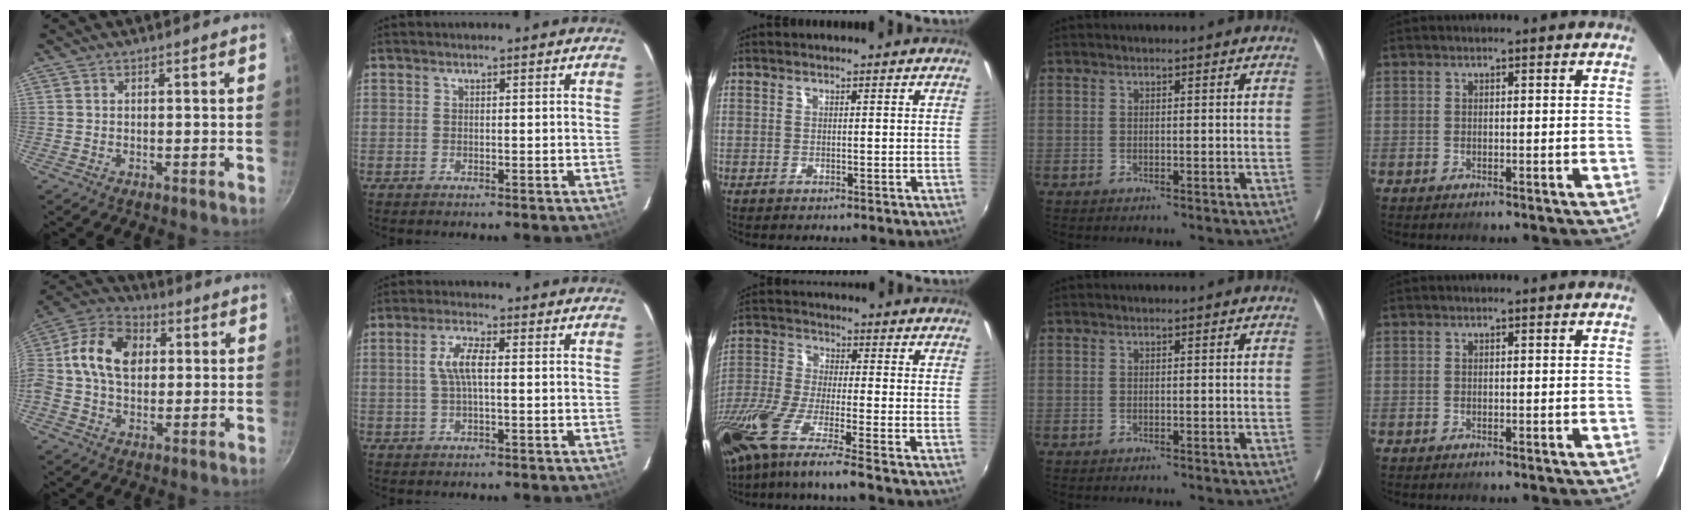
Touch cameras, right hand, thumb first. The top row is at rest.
{"thumb": {"total": 15.2, "force": [2.1, 11.0, 10.3], "torque": [-0.158, 0.024, 0.014]}, "index": {"total": 5.0, "force": [0.3, 1.3, 4.8], "torque": [-0.094, 0.007, 0.009]}, "middle": {"total": 15.3, "force": [-10.5, 0.9, 11.1], "torque": [-0.221, -0.058, -0.194]}}